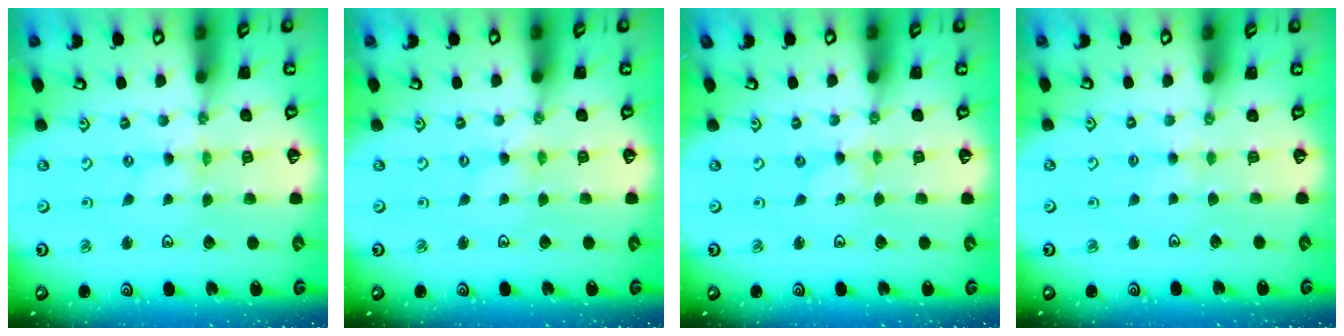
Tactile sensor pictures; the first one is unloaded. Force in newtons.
{"total": 0.0}
{"total": 0.0}
{"total": 2.7, "press": 2.6, "slide": 0.4}